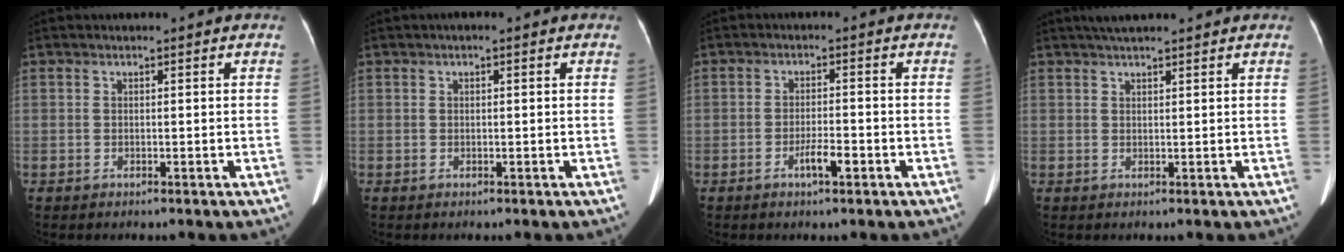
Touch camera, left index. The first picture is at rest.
{"total": 0.5, "force": [0.2, 0.2, 0.5], "torque": [-0.005, 0.009, -0.001]}
{"total": 3.1, "force": [-1.7, 0.5, 2.5], "torque": [-0.045, 0.001, -0.030]}
{"total": 4.1, "force": [3.4, 0.6, 2.1], "torque": [-0.028, 0.028, 0.058]}